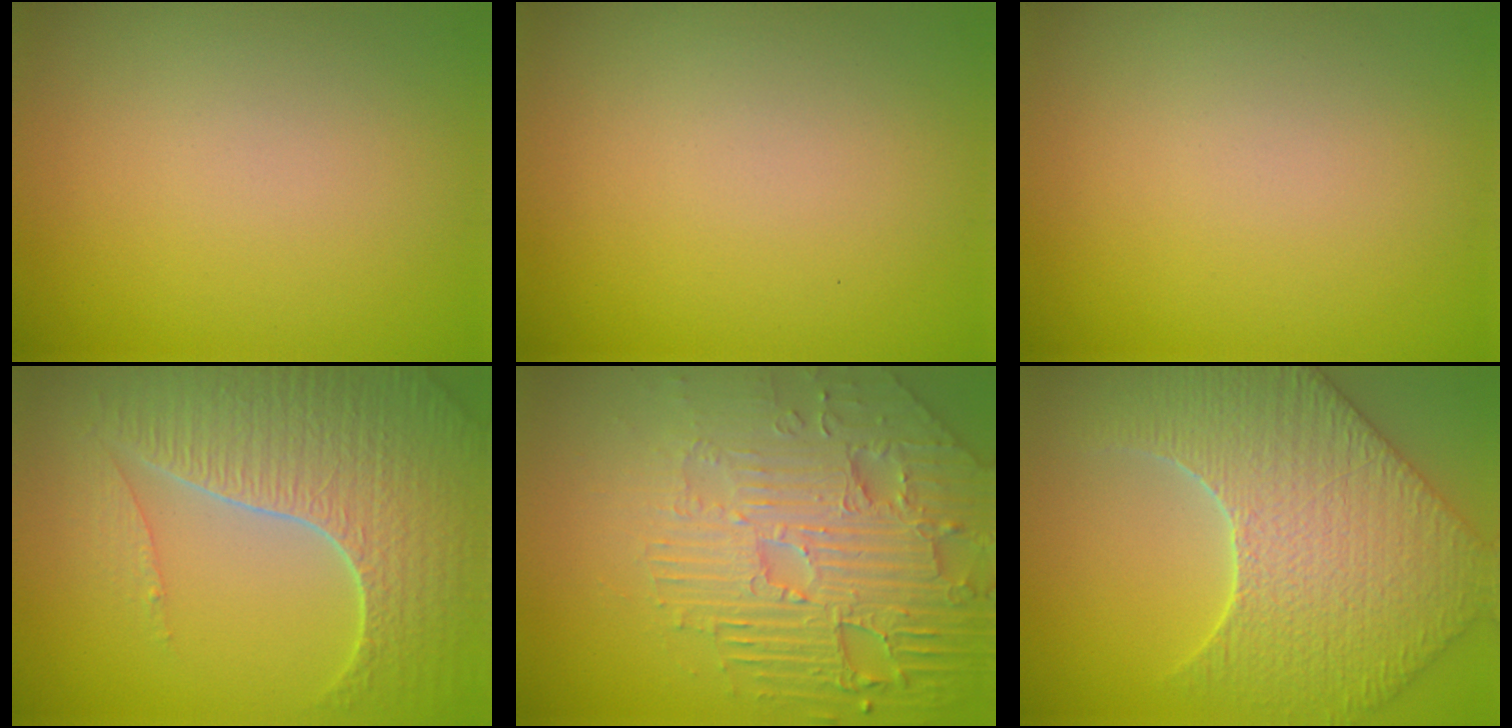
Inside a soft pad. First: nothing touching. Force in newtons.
{"total": 0.0}
{"total": 0.0}
{"total": 7.1, "press": 5.2, "slide": 4.9}
{"total": 8.5, "press": 6.0, "slide": 6.0}
{"total": 7.9, "press": 6.8, "slide": 4.1}